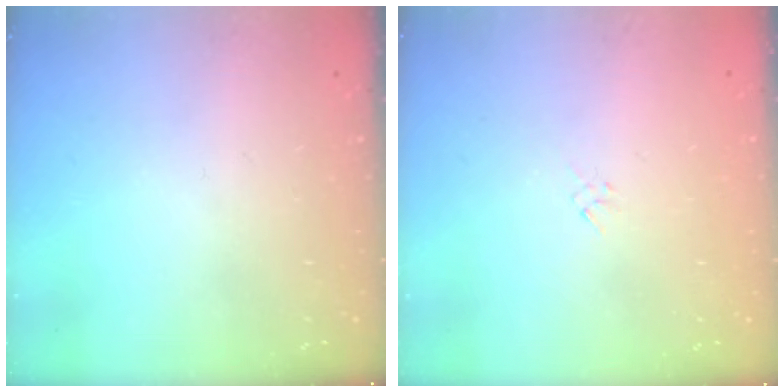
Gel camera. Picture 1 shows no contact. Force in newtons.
{"total": 1.3, "press": 1.3, "slide": 0.4}